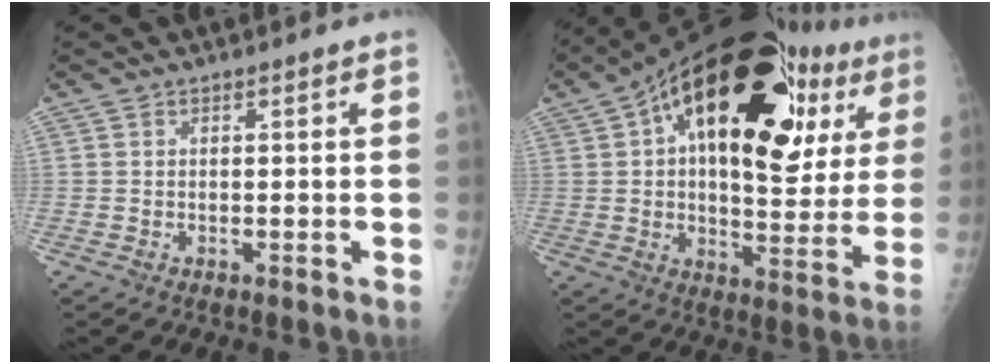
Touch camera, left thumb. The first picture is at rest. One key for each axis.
{"total": 31.4, "fx": 12.3, "fy": 15.2, "fz": 24.6, "tx": -0.333, "ty": 0.025, "tz": 0.183}